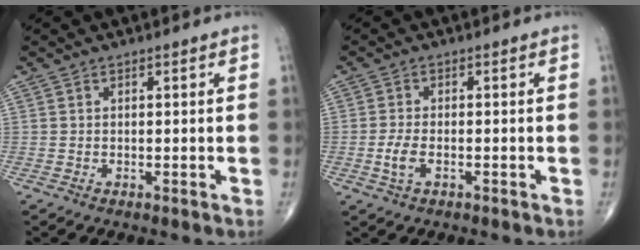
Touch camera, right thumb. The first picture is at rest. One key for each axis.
{"total": 3.2, "fx": -1.0, "fy": 1.7, "fz": 2.6, "tx": -0.056, "ty": 0.006, "tz": -0.018}